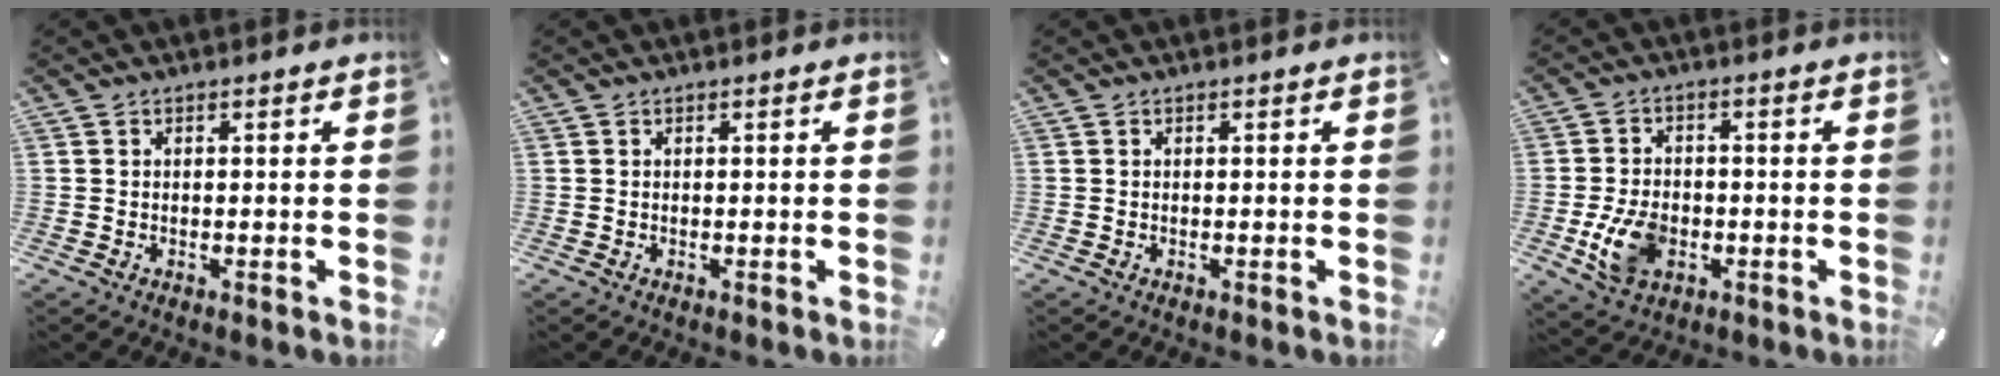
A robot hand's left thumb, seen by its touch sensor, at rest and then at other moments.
{"total": 0.0}
{"total": 0.0}
{"total": 9.4, "force": [-2.5, 6.6, 6.2], "torque": [-0.127, 0.006, -0.042]}